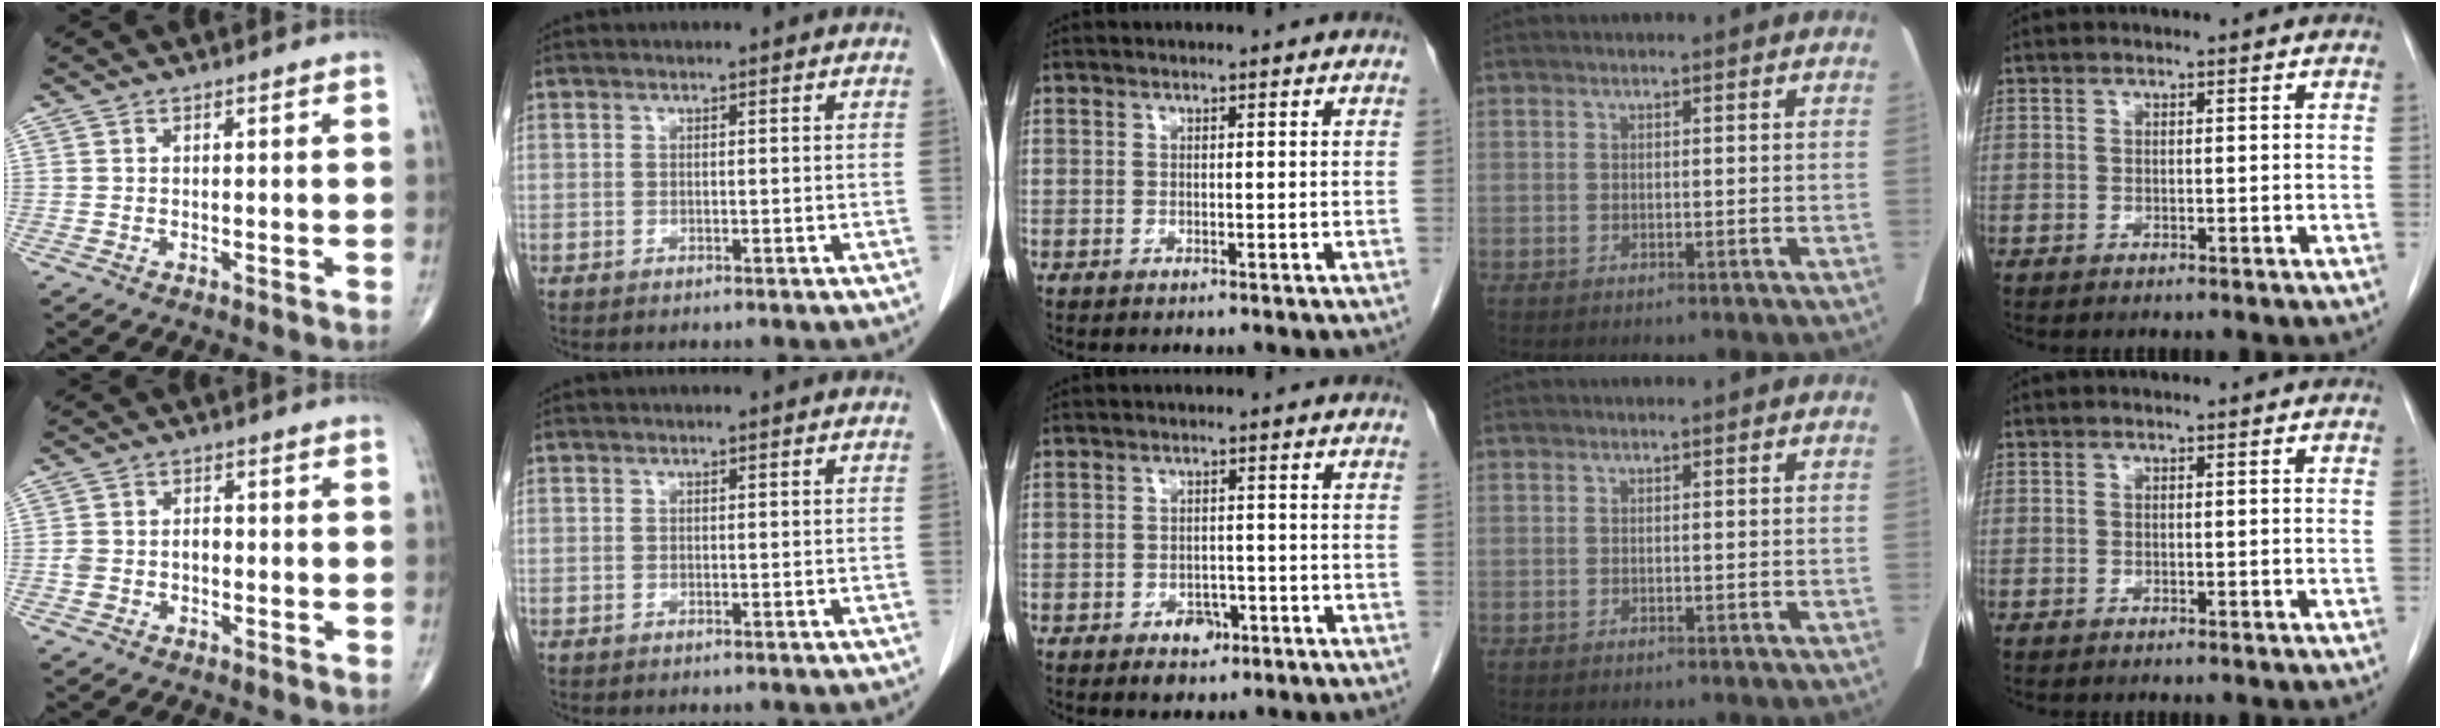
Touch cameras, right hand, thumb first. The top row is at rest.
{"thumb": {"total": 3.5, "force": [-0.7, 2.6, 2.2], "torque": [-0.038, 0.017, -0.011]}, "middle": {"total": 3.1, "force": [-1.7, 2.1, 1.6], "torque": [-0.015, 0.005, -0.016]}}